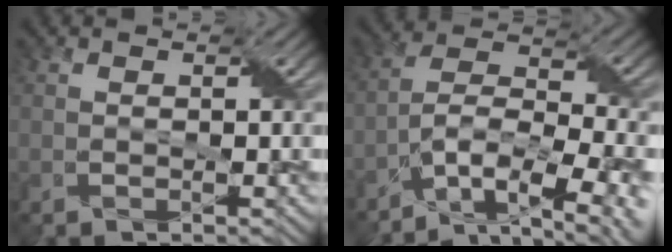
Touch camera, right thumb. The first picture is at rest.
{"total": 12.1, "force": [-6.7, 4.8, 8.9], "torque": [-0.165, -0.009, -0.123]}